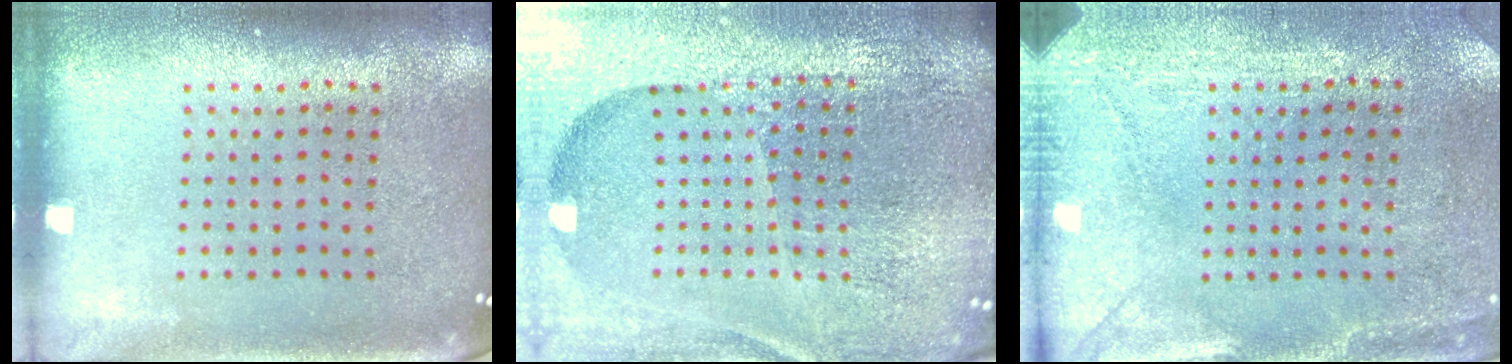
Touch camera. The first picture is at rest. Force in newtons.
{"total": 6.8, "press": 5.9, "slide": 3.4}
{"total": 3.0, "press": 2.6, "slide": 1.4}